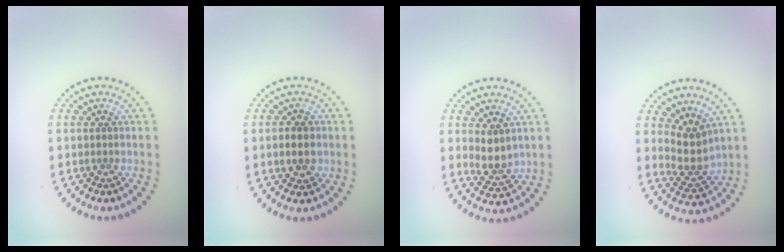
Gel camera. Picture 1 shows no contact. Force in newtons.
{"total": 2.1, "press": 2.1, "slide": 0.1}
{"total": 2.4, "press": 2.0, "slide": 1.3}
{"total": 3.0, "press": 2.2, "slide": 2.0}